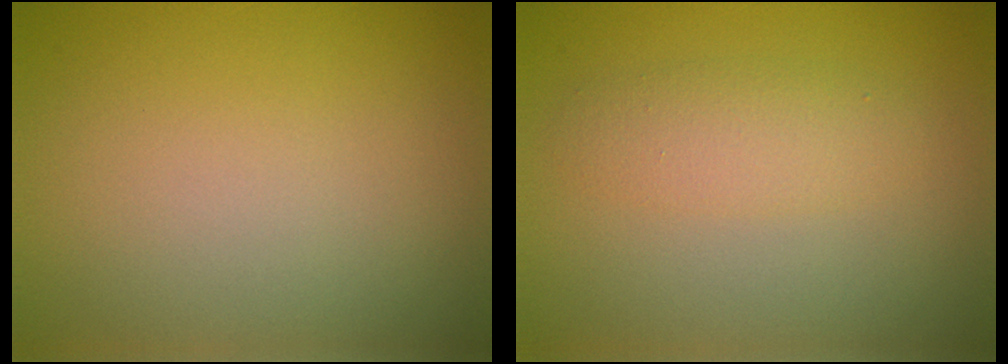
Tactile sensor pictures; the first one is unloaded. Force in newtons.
{"total": 2.4, "press": 2.4, "slide": 0.0}